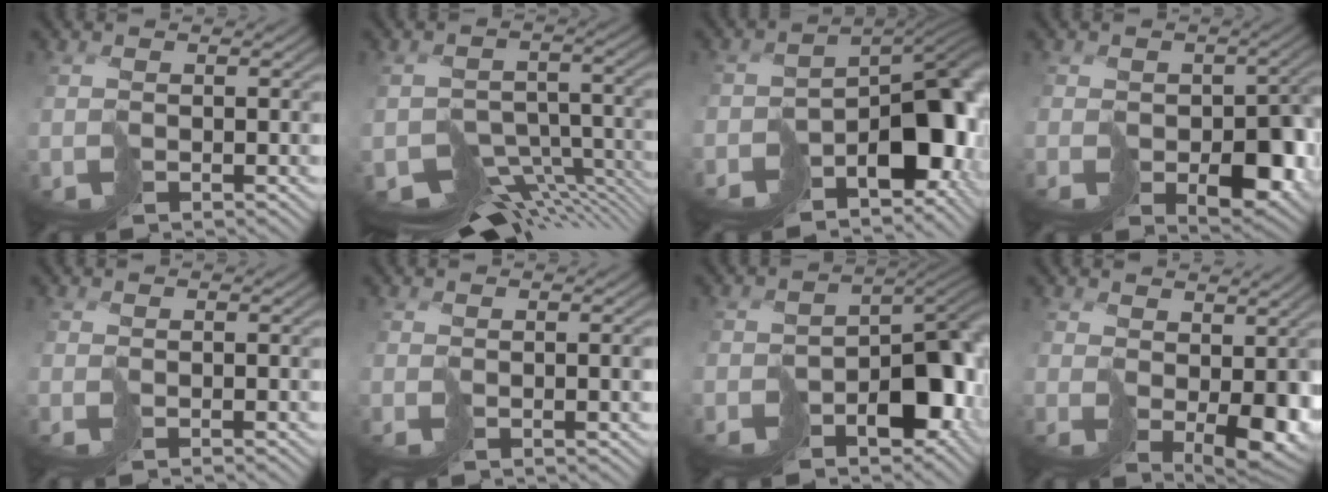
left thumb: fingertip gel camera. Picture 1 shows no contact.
{"total": 9.1, "force": [-6.8, 3.4, 5.0], "torque": [-0.092, -0.019, -0.086]}
{"total": 12.9, "force": [-6.1, 7.0, 9.0], "torque": [-0.106, -0.039, -0.074]}
{"total": 6.1, "force": [-1.9, 4.3, 3.8], "torque": [-0.042, -0.016, -0.024]}
{"total": 1.3, "force": [-0.5, -0.9, -0.8], "torque": [0.021, -0.001, -0.007]}
{"total": 0.8, "force": [-0.3, 0.1, 0.7], "torque": [-0.003, -0.004, 0.001]}
{"total": 12.2, "force": [-6.1, 7.2, 7.7], "torque": [-0.080, -0.034, -0.077]}
{"total": 5.9, "force": [0.7, 4.0, 4.2], "torque": [-0.074, -0.033, 0.033]}